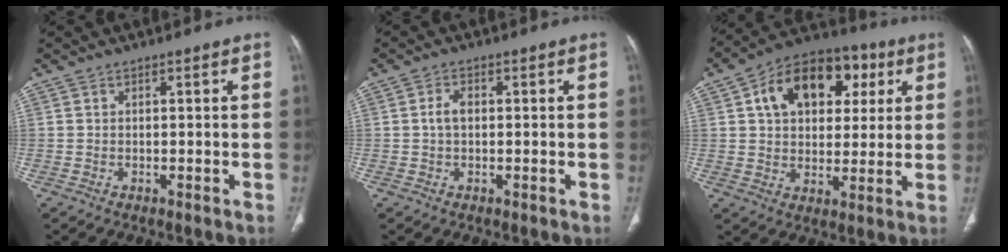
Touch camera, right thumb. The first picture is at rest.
{"total": 2.4, "force": [0.0, 1.4, 1.9], "torque": [-0.039, 0.007, -0.002]}
{"total": 17.9, "force": [5.9, 11.9, 12.0], "torque": [-0.146, 0.010, 0.088]}